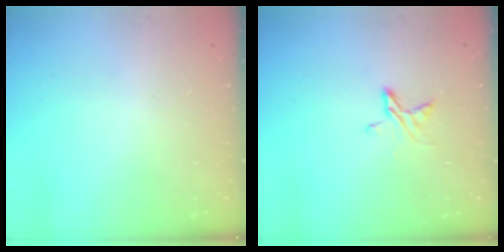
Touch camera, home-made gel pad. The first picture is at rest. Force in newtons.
{"total": 6.6, "press": 6.6, "slide": 0.7}